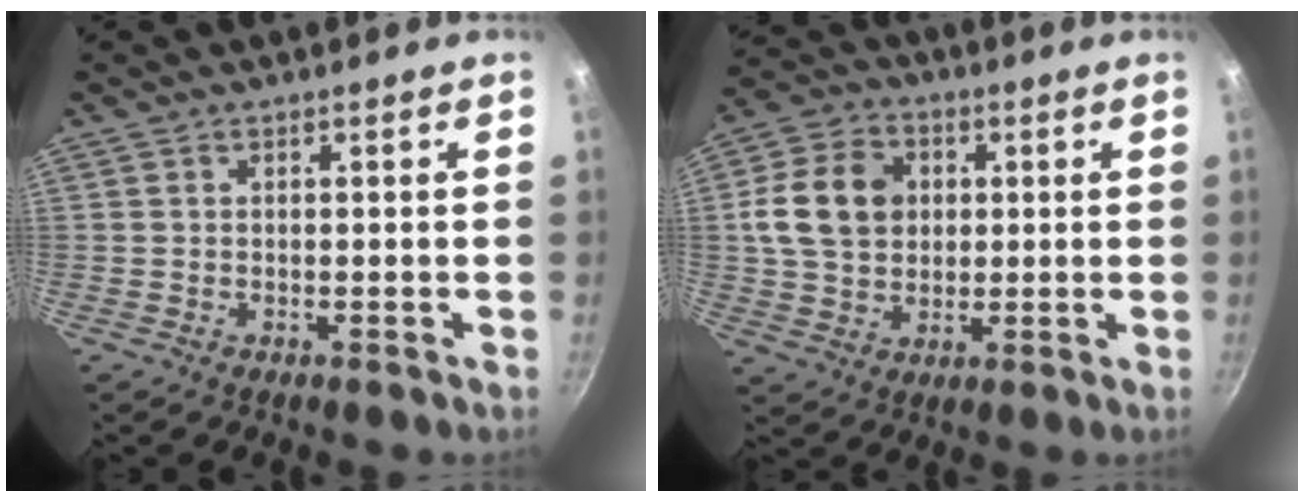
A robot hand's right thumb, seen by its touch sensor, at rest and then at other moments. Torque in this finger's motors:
{"motor_torque": [-0.11, 2.05, 1.08, -0.23, 0.18]}